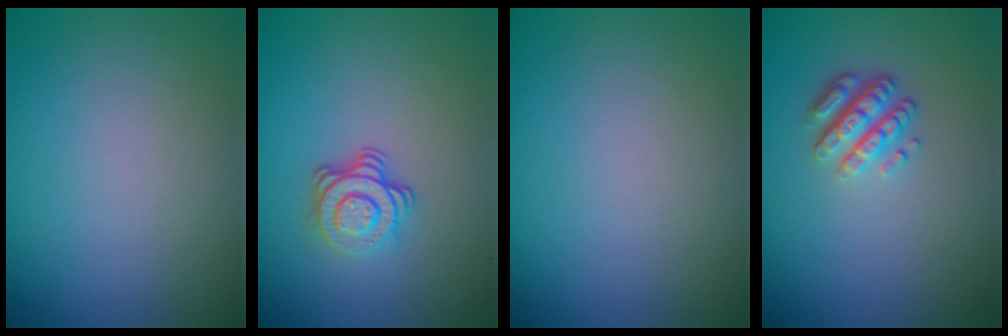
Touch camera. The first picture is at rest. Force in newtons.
{"total": 3.6, "press": 2.6, "slide": 2.5}
{"total": 0.0}
{"total": 2.9, "press": 2.4, "slide": 1.7}